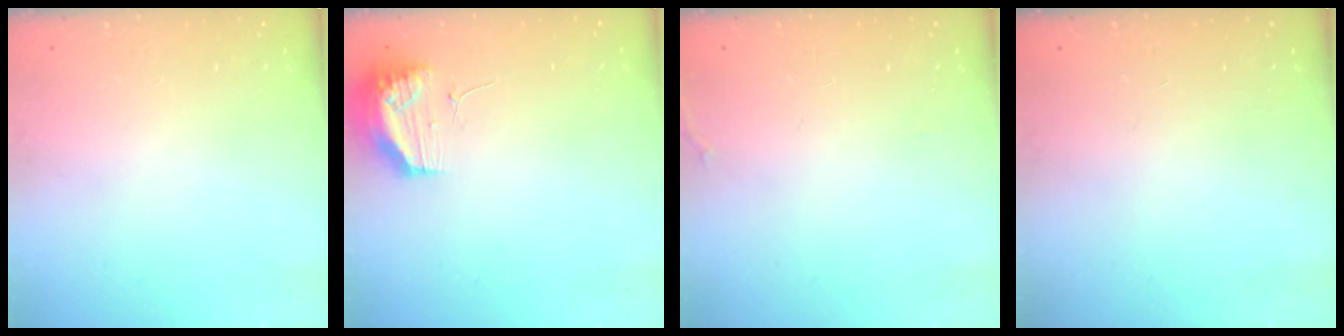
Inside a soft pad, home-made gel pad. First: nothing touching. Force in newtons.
{"total": 13.5, "press": 11.5, "slide": 7.0}
{"total": 7.9, "press": 5.9, "slide": 5.3}
{"total": 0.0}